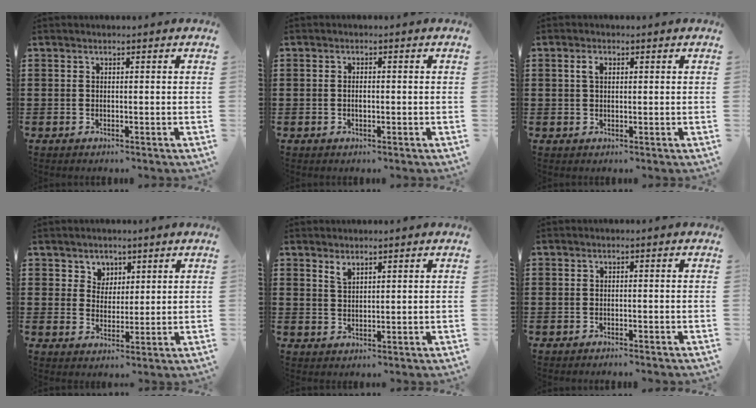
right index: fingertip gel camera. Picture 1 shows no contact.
{"total": 1.3, "force": [-0.1, 0.4, 1.3], "torque": [-0.026, -0.002, -0.002]}
{"total": 1.9, "force": [0.6, 1.1, 1.4], "torque": [-0.031, 0.008, 0.009]}
{"total": 3.8, "force": [2.3, 3.0, 0.0], "torque": [-0.019, 0.011, 0.041]}
{"total": 1.9, "force": [1.5, 0.7, 0.9], "torque": [-0.022, 0.002, 0.028]}
{"total": 0.8, "force": [-0.7, -0.1, 0.1], "torque": [-0.004, -0.001, -0.015]}